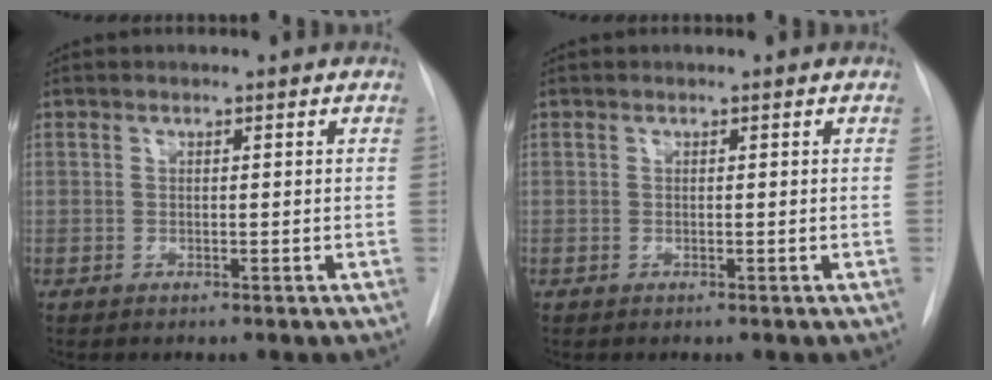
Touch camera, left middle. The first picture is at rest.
{"total": 0.0}